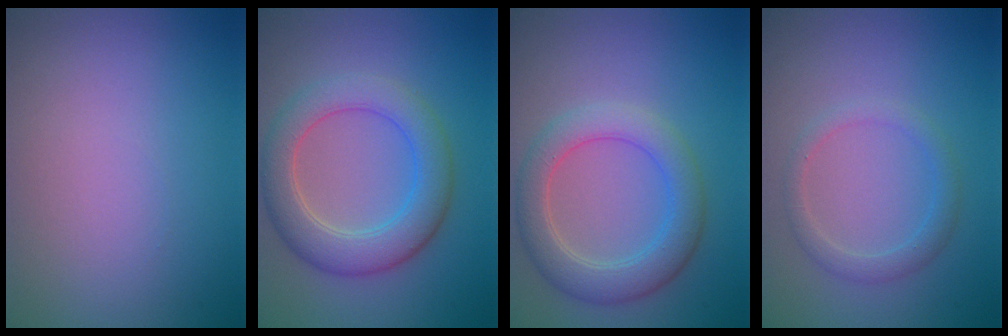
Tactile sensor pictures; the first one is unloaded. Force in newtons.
{"total": 5.5, "press": 5.5, "slide": 0.1}
{"total": 4.7, "press": 4.7, "slide": 0.3}
{"total": 1.9, "press": 1.9, "slide": 0.0}